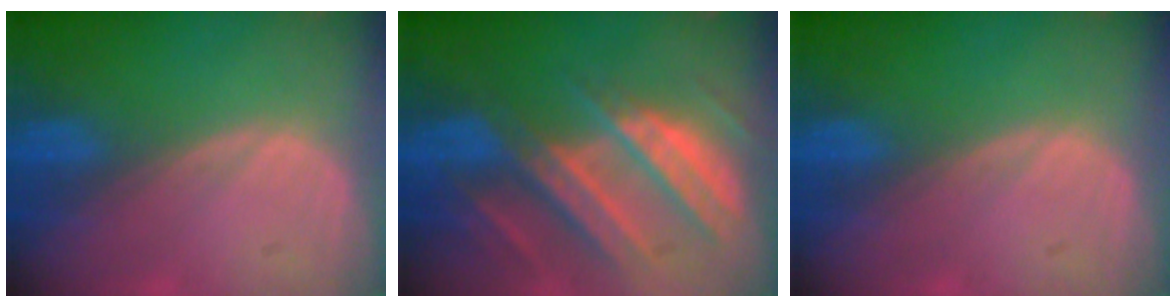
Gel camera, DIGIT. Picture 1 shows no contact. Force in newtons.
{"total": 10.5, "press": 9.3, "slide": 4.9}
{"total": 0.0}